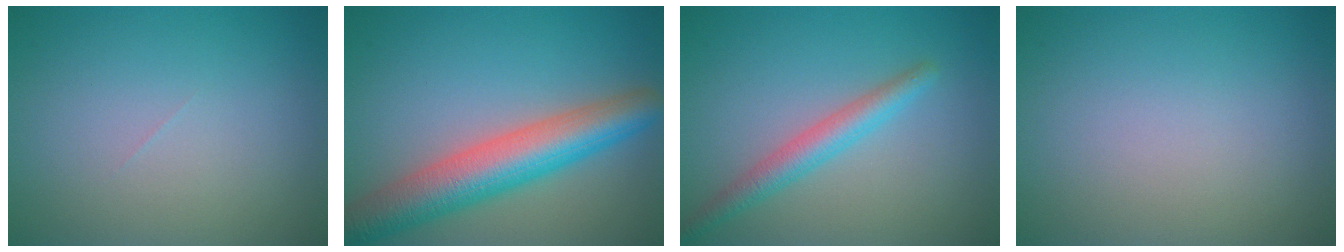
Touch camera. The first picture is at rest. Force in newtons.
{"total": 7.8, "press": 7.8, "slide": 0.3}
{"total": 2.9, "press": 2.9, "slide": 0.1}
{"total": 0.0}